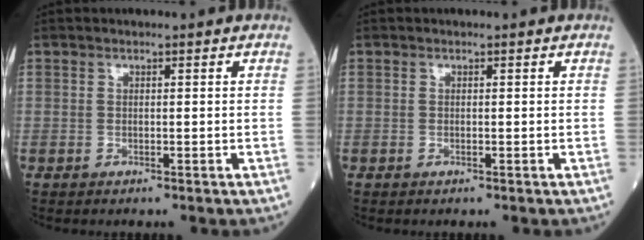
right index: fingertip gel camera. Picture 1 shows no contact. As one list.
[{"total": 0.0}]